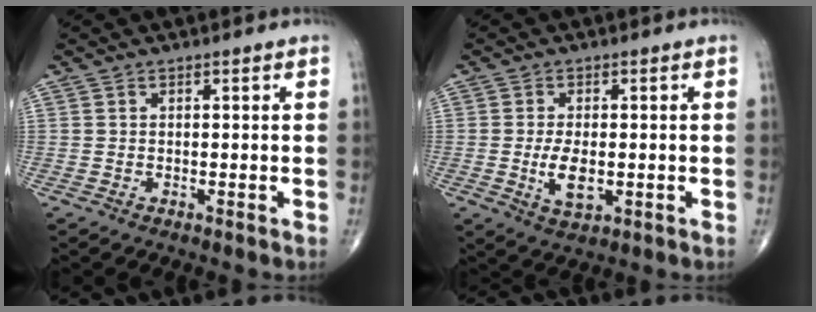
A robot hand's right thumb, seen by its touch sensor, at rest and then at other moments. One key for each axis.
{"total": 5.4, "fx": -0.8, "fy": 2.6, "fz": 4.6, "tx": -0.084, "ty": -0.008, "tz": -0.011}